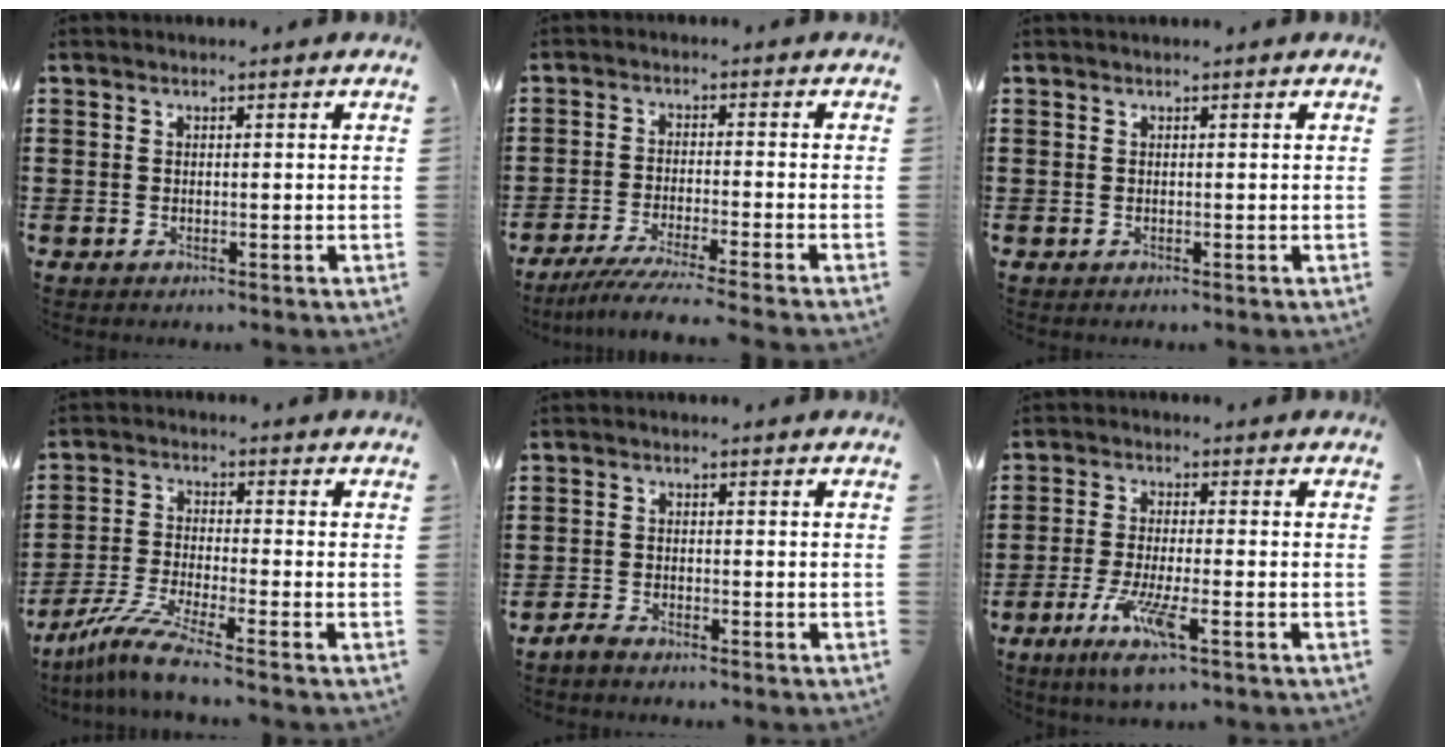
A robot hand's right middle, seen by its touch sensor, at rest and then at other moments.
{"total": 4.4, "force": [-3.8, -0.4, 2.1], "torque": [-0.048, -0.016, -0.078]}
{"total": 0.0}
{"total": 6.8, "force": [-5.6, 0.0, 3.9], "torque": [-0.094, -0.018, -0.112]}
{"total": 1.8, "force": [-1.7, 0.3, 0.6], "torque": [-0.020, 0.003, -0.037]}
{"total": 6.9, "force": [-3.7, 1.0, 5.8], "torque": [-0.123, -0.016, -0.070]}